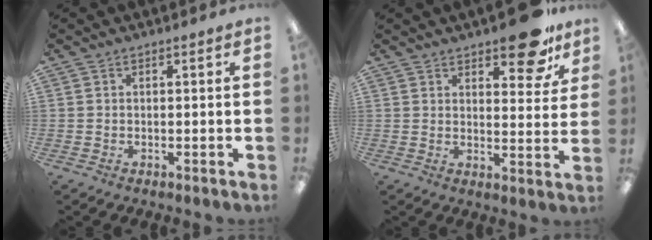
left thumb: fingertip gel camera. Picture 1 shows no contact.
{"total": 11.8, "force": [8.2, 4.8, 7.0], "torque": [-0.076, -0.047, 0.137]}